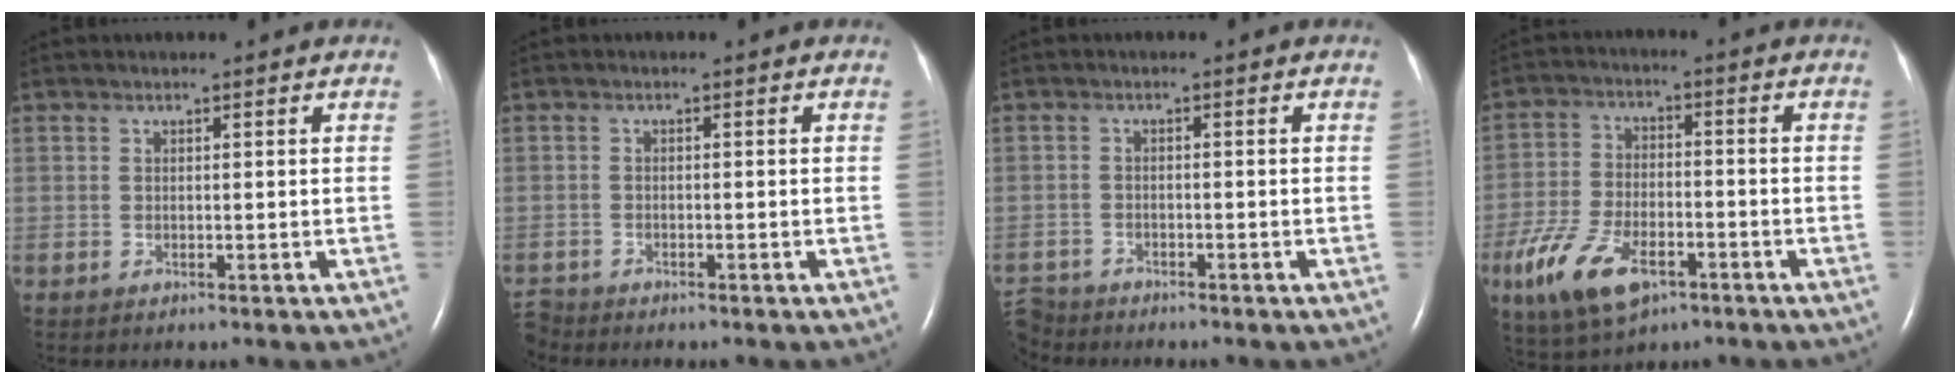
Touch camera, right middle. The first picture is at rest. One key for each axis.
{"total": 2.2, "fx": -2.1, "fy": 0.3, "fz": -0.3, "tx": 0.009, "ty": -0.010, "tz": -0.039}
{"total": 4.2, "fx": -4.0, "fy": 1.1, "fz": -0.4, "tx": 0.010, "ty": -0.012, "tz": -0.077}
{"total": 11.7, "fx": -6.1, "fy": 5.4, "fz": 8.4, "tx": -0.181, "ty": -0.011, "tz": -0.105}